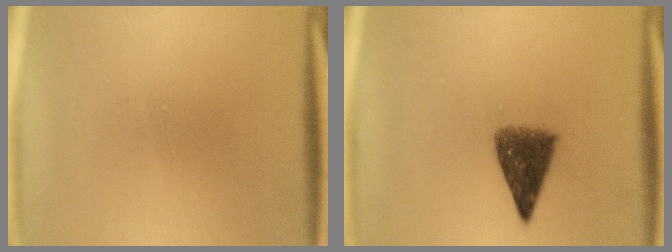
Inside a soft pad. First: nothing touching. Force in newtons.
{"total": 6.3}